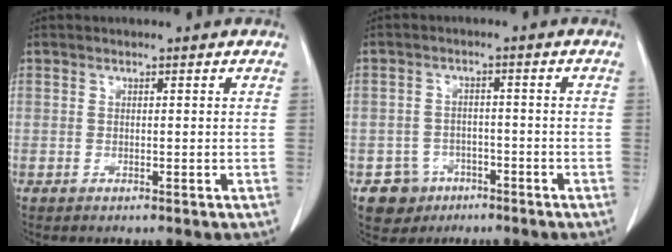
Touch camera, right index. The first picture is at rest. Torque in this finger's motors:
{"motor_torque": [-0.12, -0.12, -0.70, -0.18]}